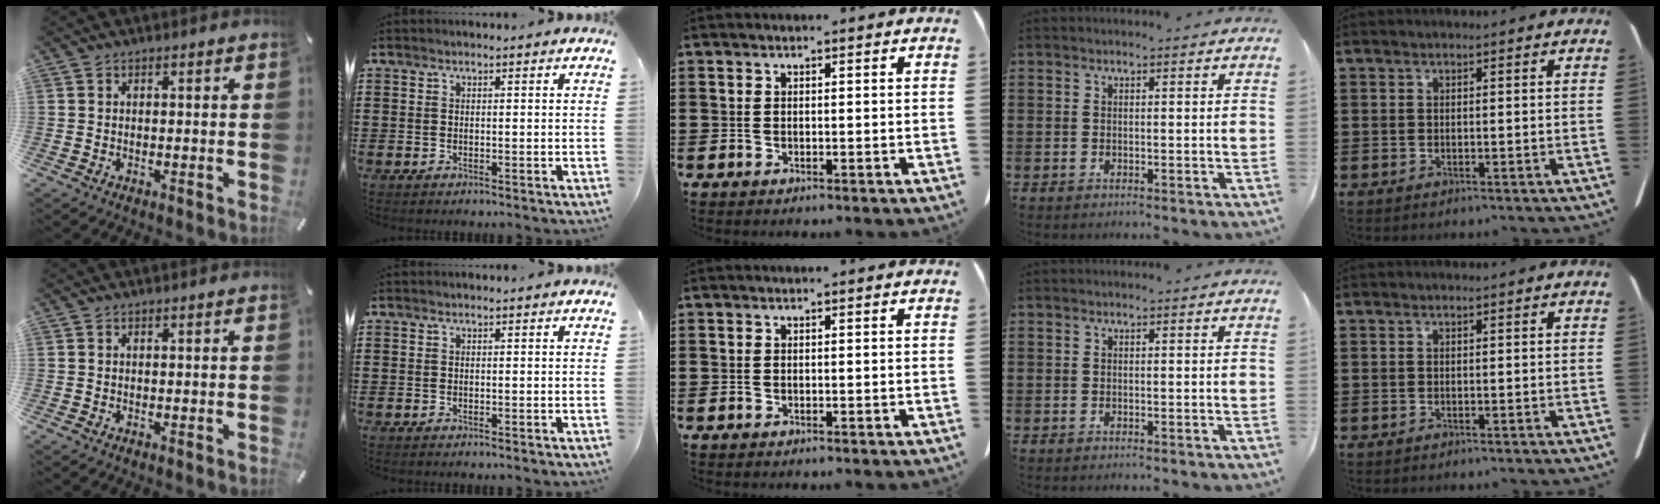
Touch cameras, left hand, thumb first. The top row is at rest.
{}